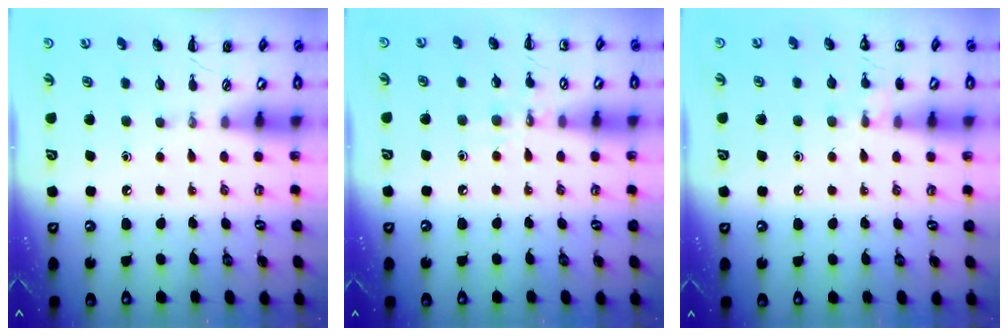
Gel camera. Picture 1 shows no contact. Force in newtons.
{"total": 6.9, "press": 6.7, "slide": 1.7}
{"total": 7.5, "press": 7.2, "slide": 2.0}